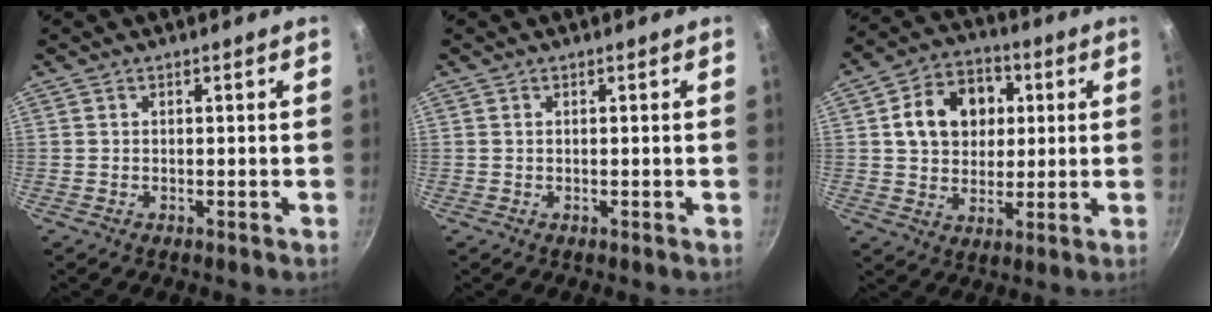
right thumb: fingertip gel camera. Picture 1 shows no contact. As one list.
[{"total": 0.0}, {"total": 13.2, "force": [2.8, 10.4, 7.6], "torque": [-0.097, 0.015, 0.040]}]